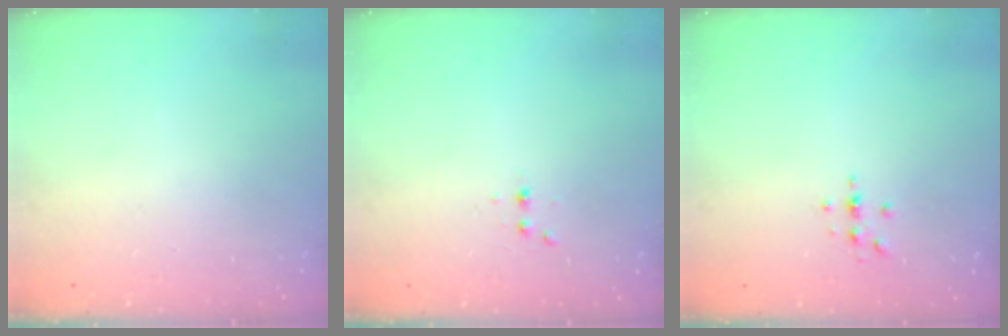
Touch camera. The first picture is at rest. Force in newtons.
{"total": 2.9, "press": 2.7, "slide": 1.0}
{"total": 3.0, "press": 3.0, "slide": 0.3}